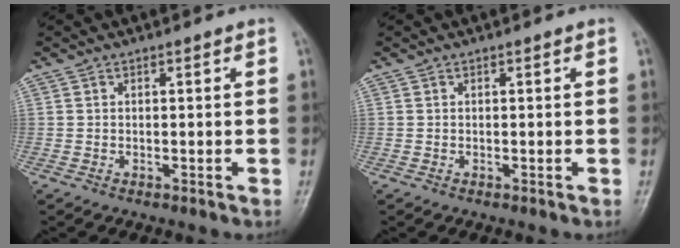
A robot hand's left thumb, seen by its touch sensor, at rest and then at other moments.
{"total": 0.0}